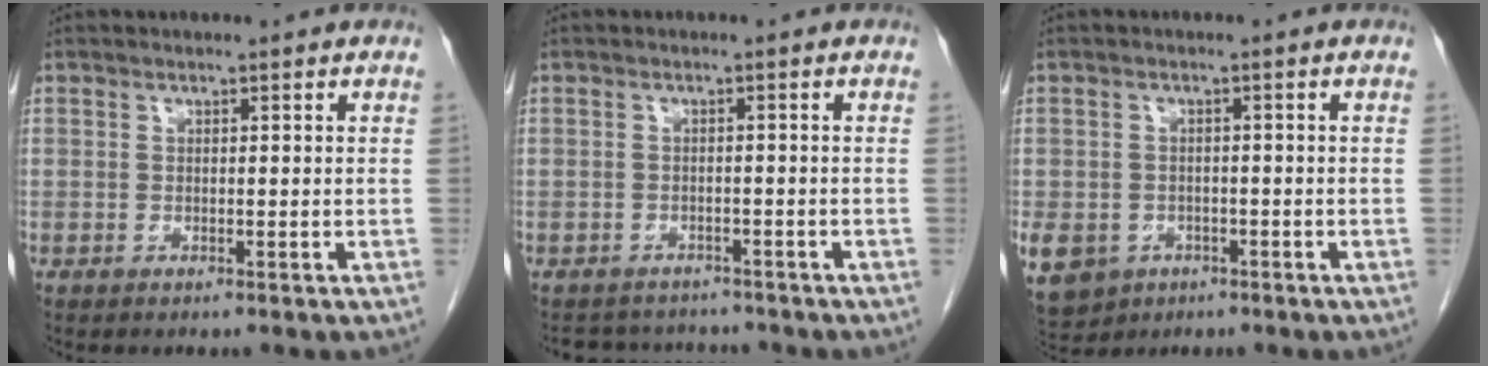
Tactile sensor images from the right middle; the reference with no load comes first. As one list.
[{"total": 5.7, "force": [-5.4, 1.7, 0.4], "torque": [-0.005, 0.005, -0.071]}, {"total": 15.3, "force": [-6.4, 12.5, 6.1], "torque": [-0.187, -0.007, -0.081]}]